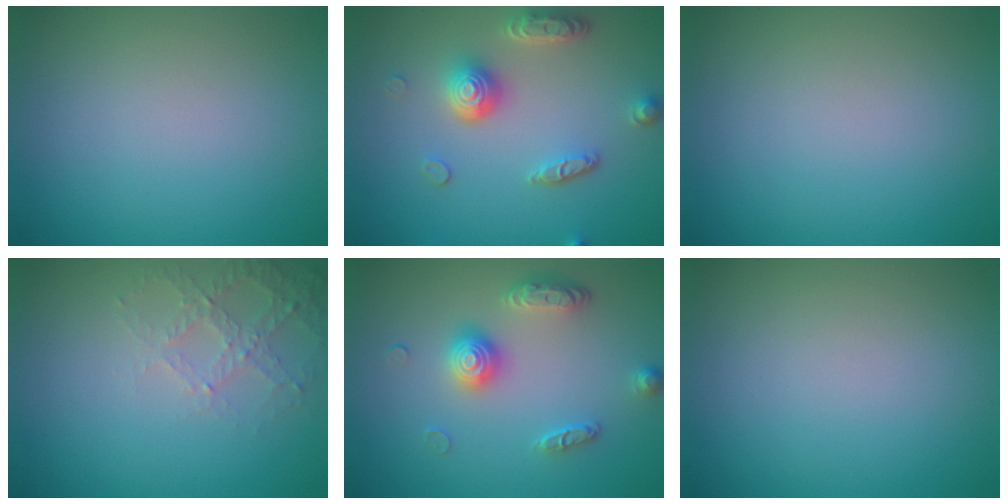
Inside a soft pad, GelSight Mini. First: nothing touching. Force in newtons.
{"total": 4.6, "press": 3.7, "slide": 2.8}
{"total": 0.0}
{"total": 2.6, "press": 2.5, "slide": 0.8}
{"total": 3.3, "press": 2.9, "slide": 1.6}
{"total": 0.0}